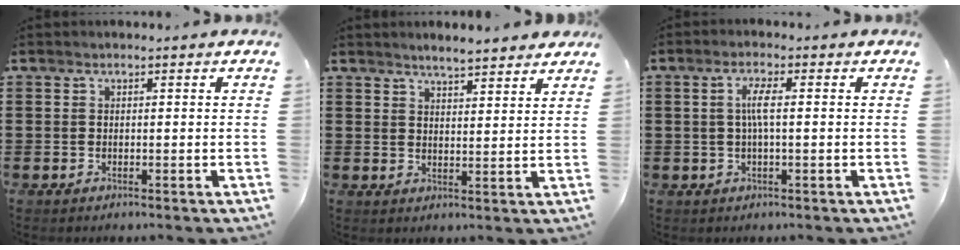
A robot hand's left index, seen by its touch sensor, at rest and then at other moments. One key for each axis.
{"total": 3.4, "fx": 3.4, "fy": 0.2, "fz": 0.5, "tx": -0.019, "ty": -0.008, "tz": 0.062}
{"total": 3.3, "fx": 0.1, "fy": 0.6, "fz": 3.2, "tx": -0.063, "ty": 0.003, "tz": 0.000}